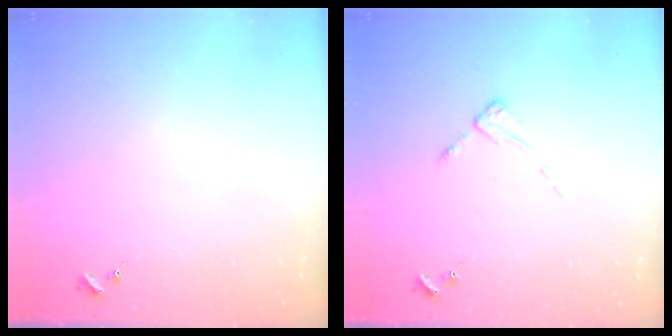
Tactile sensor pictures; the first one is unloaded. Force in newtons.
{"total": 2.2, "press": 2.2, "slide": 0.4}